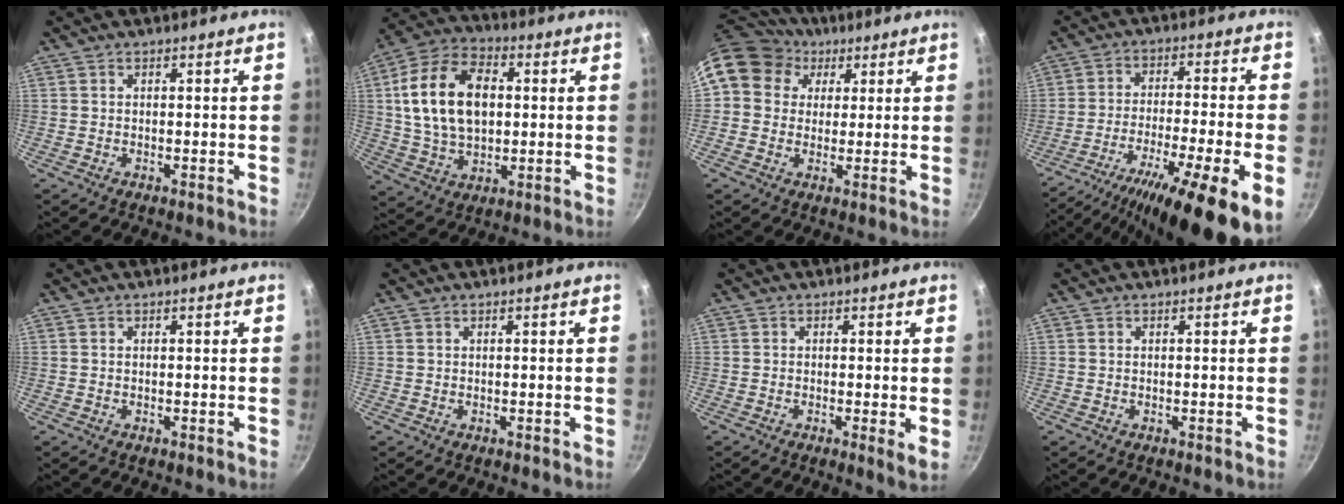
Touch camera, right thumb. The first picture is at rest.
{"total": 17.7, "force": [2.5, 11.5, 13.2], "torque": [-0.220, 0.011, 0.037]}
{"total": 14.2, "force": [5.6, 11.7, 5.7], "torque": [-0.098, 0.018, 0.087]}
{"total": 19.4, "force": [-11.1, 2.6, 15.7], "torque": [-0.251, 0.040, -0.185]}
{"total": 0.0}
{"total": 0.0}
{"total": 2.1, "force": [0.2, 0.3, 2.1], "torque": [-0.032, -0.011, -0.001]}
{"total": 0.0}